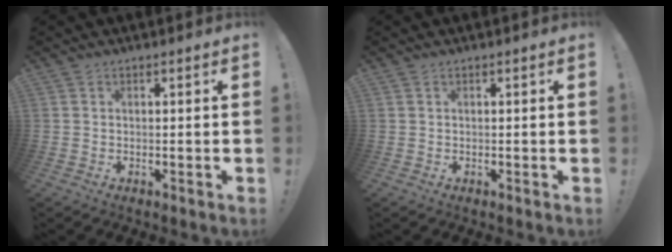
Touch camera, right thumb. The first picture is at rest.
{"total": 0.0}